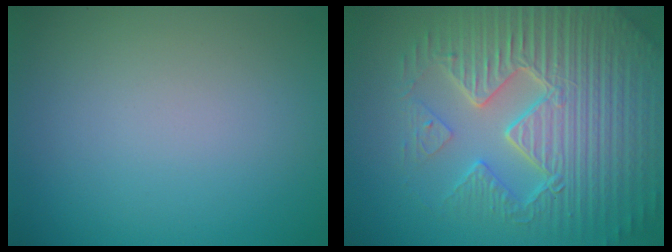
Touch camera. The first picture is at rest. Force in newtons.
{"total": 9.8, "press": 6.8, "slide": 7.0}